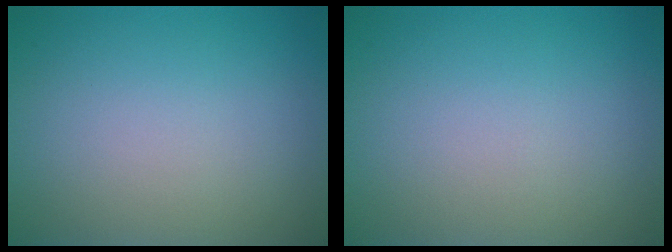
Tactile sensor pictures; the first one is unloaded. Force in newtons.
{"total": 0.0}